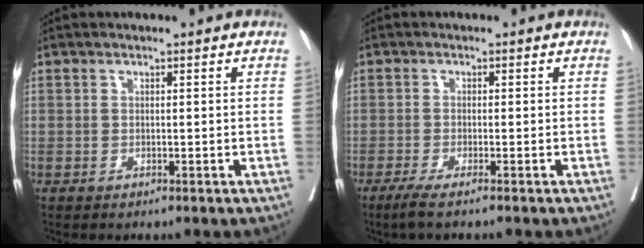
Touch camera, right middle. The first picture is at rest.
{"total": 3.6, "force": [-2.7, -0.5, 2.3], "torque": [-0.037, -0.008, -0.050]}